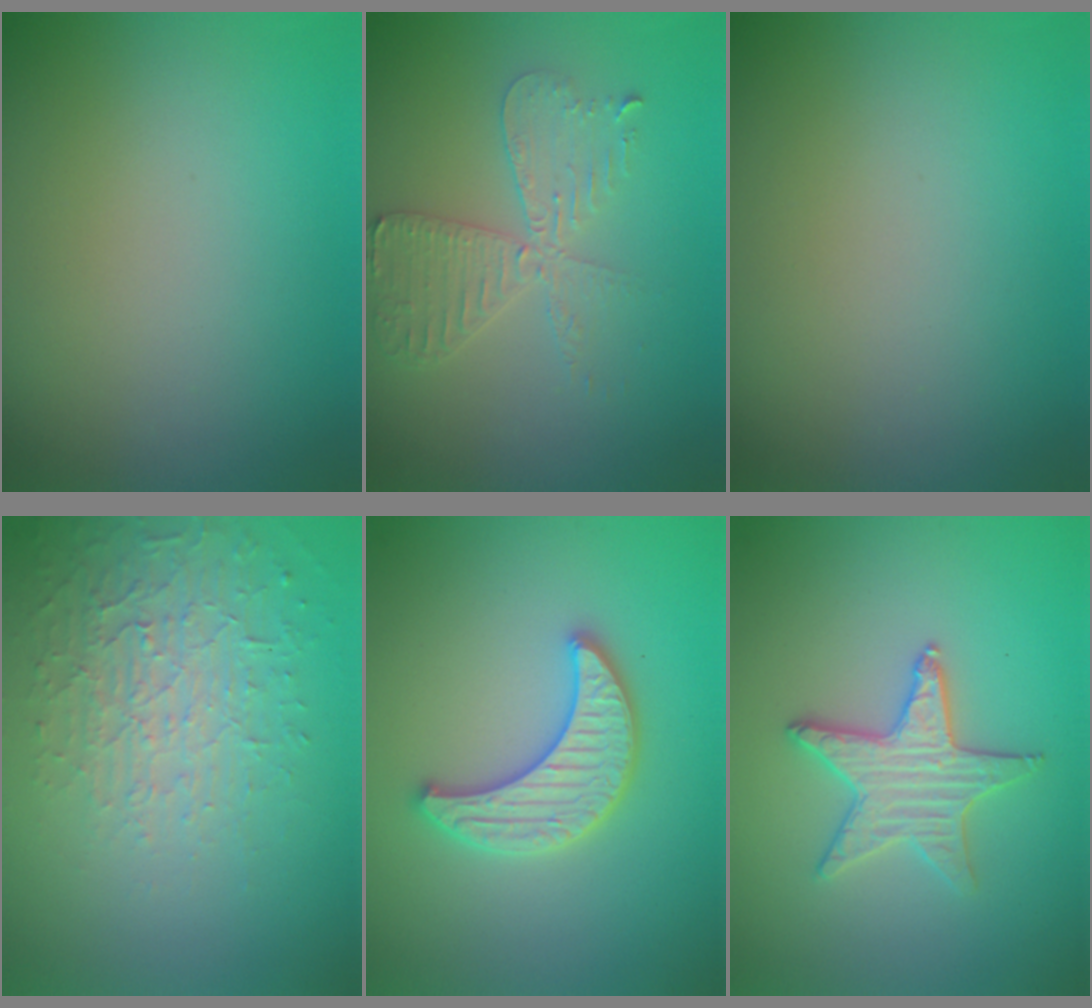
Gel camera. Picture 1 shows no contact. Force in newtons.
{"total": 4.1, "press": 3.6, "slide": 1.9}
{"total": 0.0}
{"total": 3.7, "press": 3.1, "slide": 2.0}
{"total": 4.4, "press": 4.3, "slide": 0.8}
{"total": 3.1, "press": 3.1, "slide": 0.2}